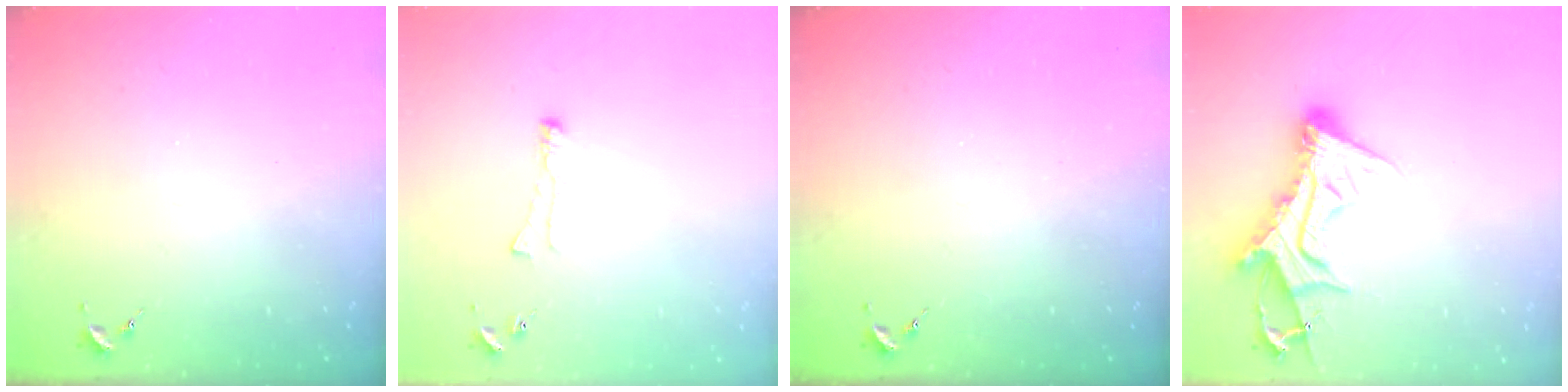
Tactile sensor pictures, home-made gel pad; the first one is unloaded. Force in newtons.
{"total": 4.1, "press": 4.1, "slide": 0.8}
{"total": 0.0}
{"total": 14.9, "press": 14.8, "slide": 1.5}